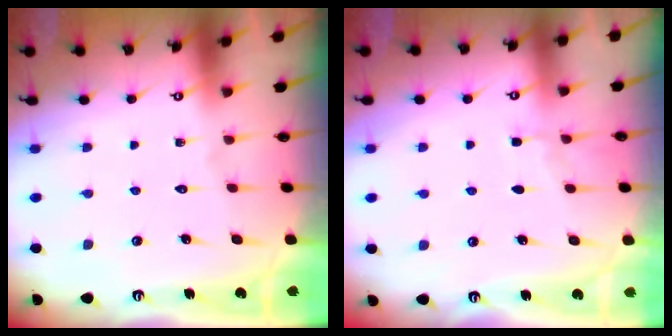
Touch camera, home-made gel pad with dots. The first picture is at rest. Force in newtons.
{"total": 4.0, "press": 3.9, "slide": 0.5}